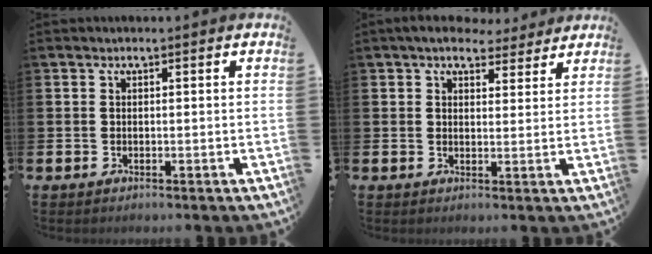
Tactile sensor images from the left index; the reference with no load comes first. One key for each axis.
{"total": 5.5, "fx": 4.9, "fy": 2.2, "fz": 1.1, "tx": -0.023, "ty": -0.021, "tz": 0.089}